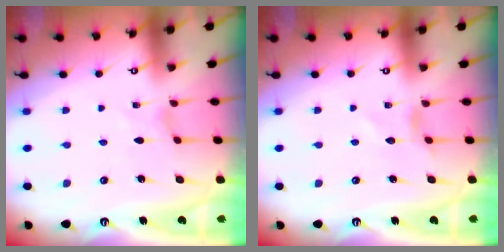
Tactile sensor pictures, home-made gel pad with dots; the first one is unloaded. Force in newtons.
{"total": 2.3, "press": 2.3, "slide": 0.2}